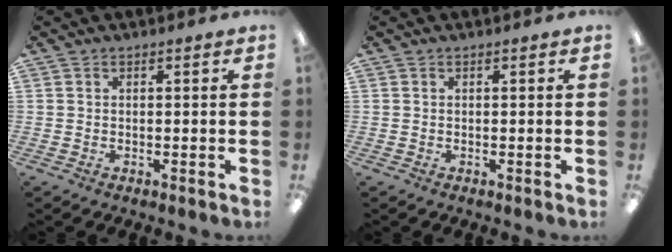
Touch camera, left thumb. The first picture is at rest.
{"total": 0.0}